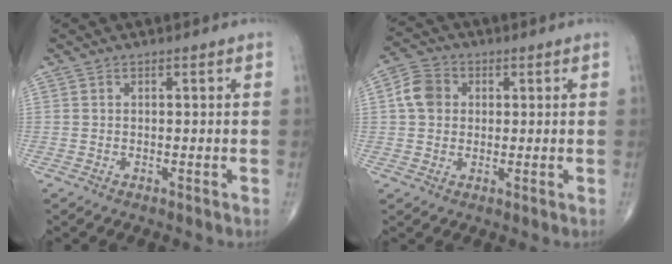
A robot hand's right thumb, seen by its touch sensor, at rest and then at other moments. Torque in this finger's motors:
{"motor_torque": [-0.46, 0.56, 0.05, -0.06, 0.06]}